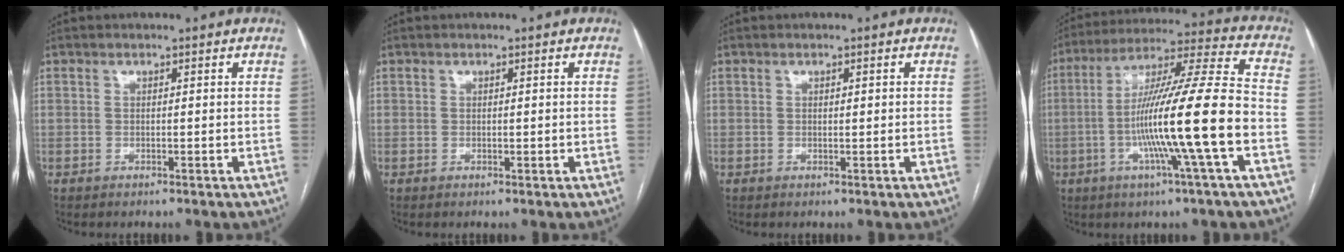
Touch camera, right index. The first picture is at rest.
{"total": 0.6, "force": [0.1, 0.3, 0.5], "torque": [-0.007, -0.002, 0.003]}
{"total": 0.9, "force": [0.2, 0.2, 0.9], "torque": [-0.016, 0.001, 0.004]}
{"total": 18.4, "force": [-4.4, -1.3, 17.8], "torque": [-0.311, 0.000, -0.086]}